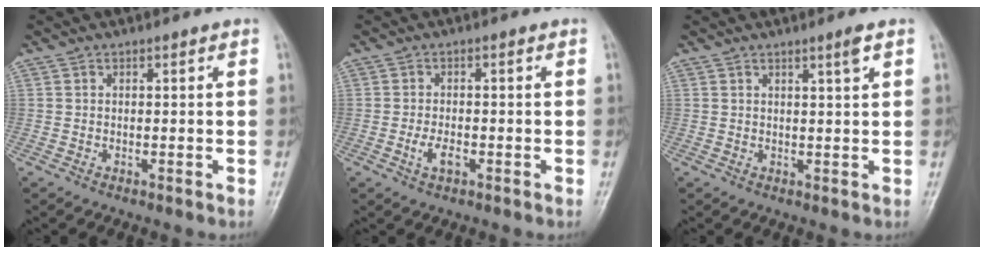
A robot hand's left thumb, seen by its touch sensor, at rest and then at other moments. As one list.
[{"total": 3.0, "force": [-1.2, 1.5, 2.3], "torque": [-0.046, 0.005, -0.021]}, {"total": 2.1, "force": [1.2, -0.2, 1.7], "torque": [-0.027, -0.010, 0.022]}]